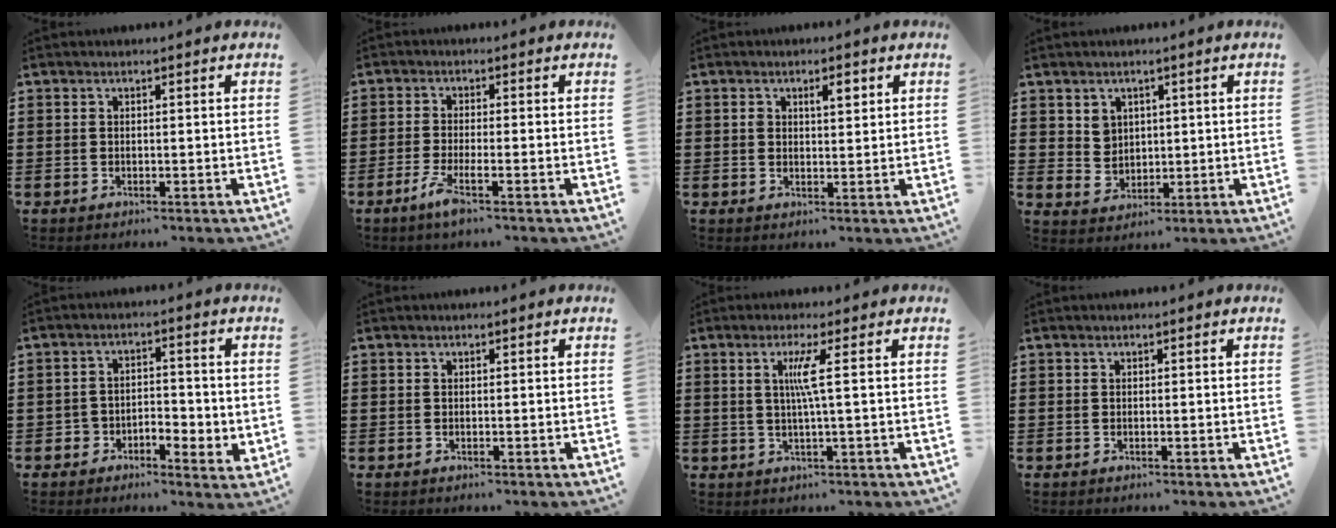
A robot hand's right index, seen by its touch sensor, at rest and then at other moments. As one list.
[{"total": 3.5, "force": [-2.1, 0.0, 2.8], "torque": [-0.067, -0.016, -0.043]}, {"total": 2.7, "force": [1.0, 1.2, 2.2], "torque": [-0.037, 0.004, 0.013]}, {"total": 3.6, "force": [1.8, 3.0, 0.8], "torque": [-0.029, 0.007, 0.033]}, {"total": 2.9, "force": [-1.5, 2.1, 1.2], "torque": [-0.031, 0.006, -0.033]}, {"total": 0.0}, {"total": 4.1, "force": [0.6, -0.7, 4.0], "torque": [-0.077, -0.008, 0.005]}, {"total": 0.0}]